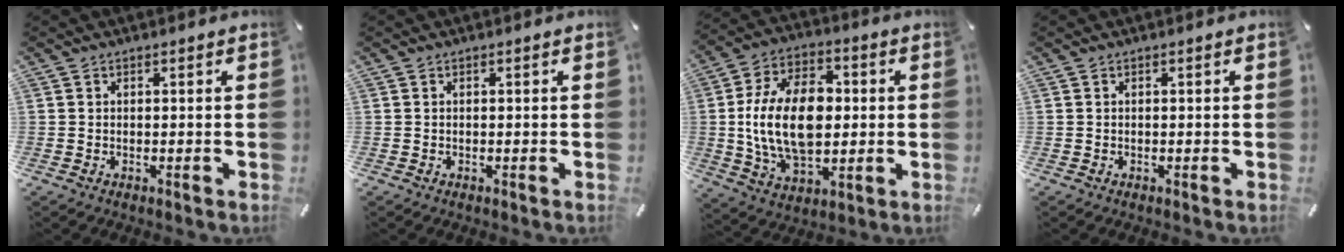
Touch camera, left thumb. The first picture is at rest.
{"total": 0.0}
{"total": 19.3, "force": [0.4, 12.7, 14.5], "torque": [-0.299, 0.008, 0.005]}
{"total": 0.0}